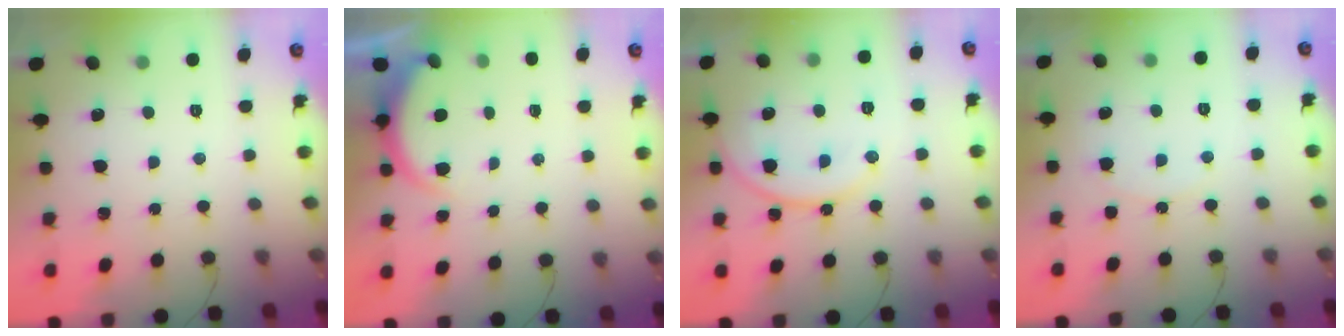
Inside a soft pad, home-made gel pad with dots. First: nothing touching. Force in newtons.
{"total": 2.5, "press": 2.4, "slide": 0.6}
{"total": 12.5, "press": 12.5, "slide": 1.2}
{"total": 7.8, "press": 7.8, "slide": 0.5}